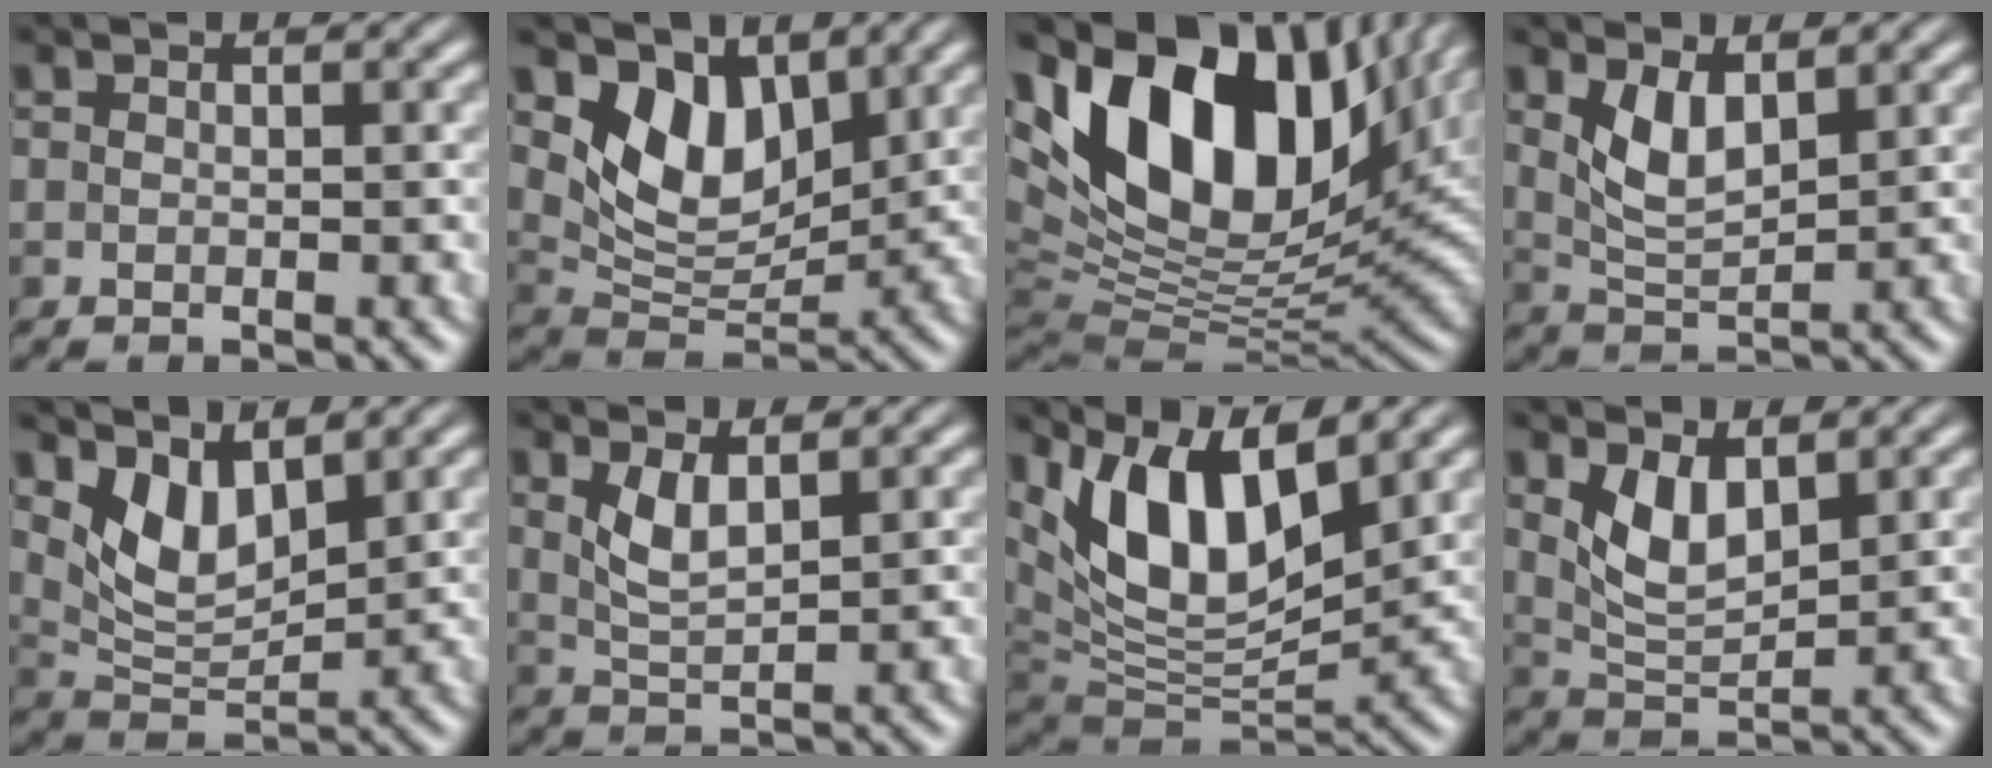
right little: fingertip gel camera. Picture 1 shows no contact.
{"total": 6.1, "force": [3.2, 3.6, 3.7], "torque": [-0.070, -0.008, 0.057]}
{"total": 15.7, "force": [6.2, 8.3, 11.9], "torque": [-0.230, 0.030, 0.103]}
{"total": 3.0, "force": [0.9, 1.3, 2.5], "torque": [-0.056, -0.004, 0.021]}
{"total": 3.9, "force": [2.3, 1.8, 2.6], "torque": [-0.058, -0.011, 0.039]}
{"total": 2.2, "force": [0.6, 0.8, 2.0], "torque": [-0.049, -0.001, 0.018]}
{"total": 10.2, "force": [5.1, 4.0, 7.9], "torque": [-0.144, 0.011, 0.090]}
{"total": 3.3, "force": [1.1, 1.6, 2.7], "torque": [-0.059, -0.007, 0.024]}